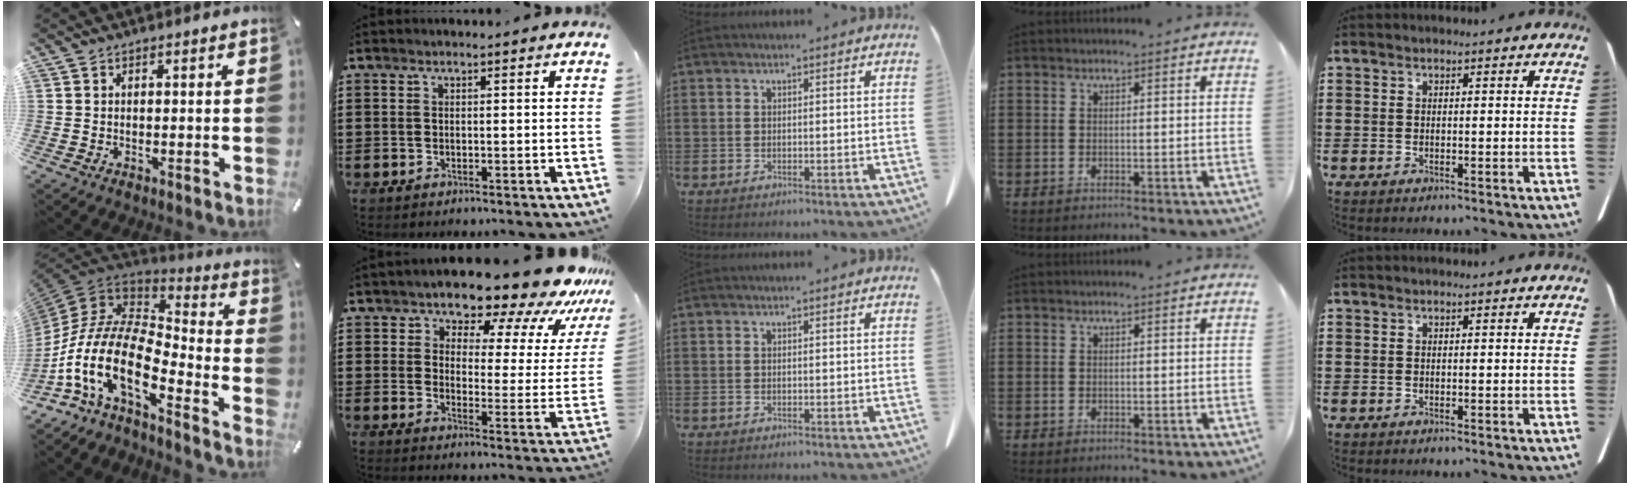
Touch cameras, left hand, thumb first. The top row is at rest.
{"thumb": {"total": 18.5, "force": [-8.1, 8.5, 14.3], "torque": [-0.334, -0.003, -0.156]}, "index": {"total": 11.3, "force": [10.3, 2.5, 3.9], "torque": [-0.066, -0.086, 0.171]}}